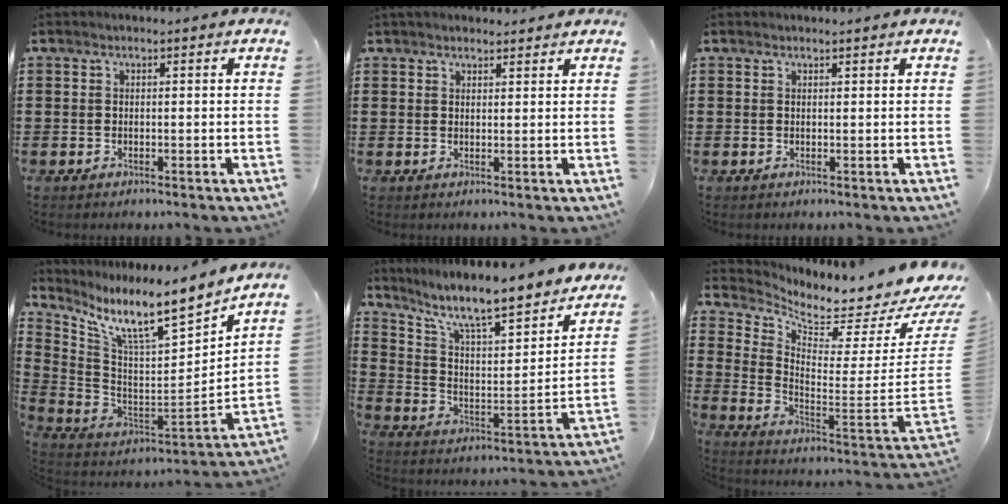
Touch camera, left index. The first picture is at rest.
{"total": 1.9, "force": [1.9, 0.4, 0.3], "torque": [-0.008, 0.003, 0.037]}
{"total": 0.8, "force": [0.8, 0.0, 0.2], "torque": [-0.005, -0.001, 0.015]}
{"total": 10.0, "force": [7.4, 1.2, 6.7], "torque": [-0.143, -0.063, 0.114]}
{"total": 9.3, "force": [8.0, 1.1, 4.7], "torque": [-0.117, -0.061, 0.130]}
{"total": 4.6, "force": [4.2, 0.4, 1.8], "torque": [-0.052, -0.068, 0.059]}